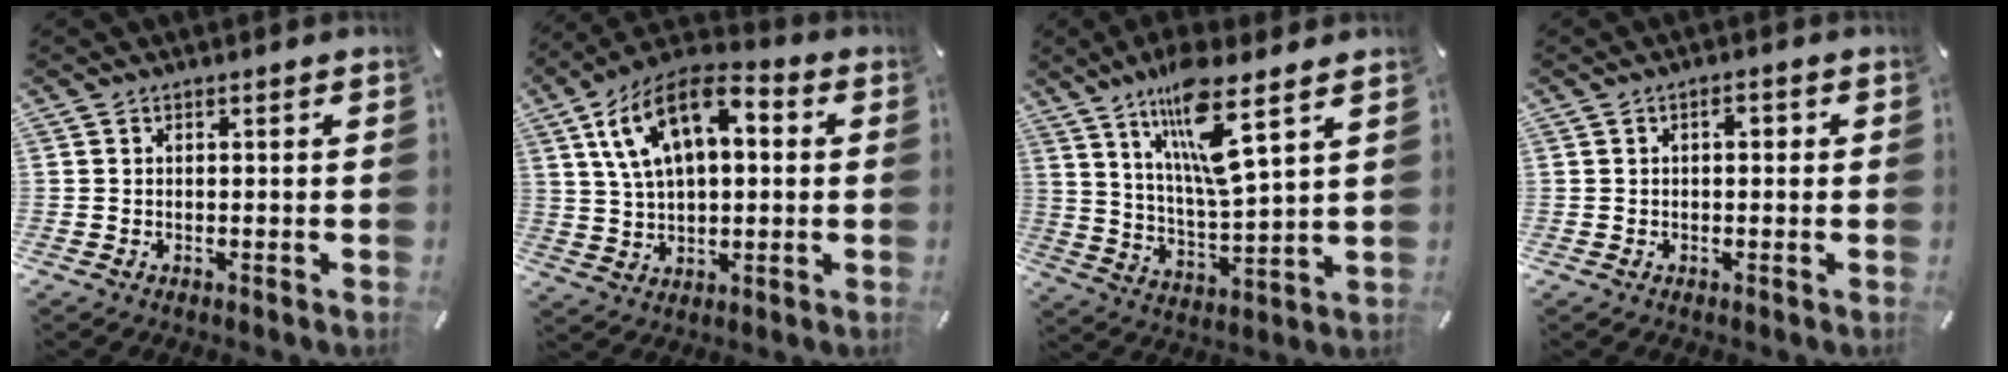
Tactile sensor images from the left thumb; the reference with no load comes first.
{"total": 15.0, "force": [5.4, 8.9, 10.7], "torque": [-0.223, -0.006, 0.096]}
{"total": 14.3, "force": [9.2, 2.4, 10.6], "torque": [-0.218, -0.046, 0.149]}
{"total": 2.3, "force": [0.3, 1.3, 1.9], "torque": [-0.023, 0.003, -0.002]}